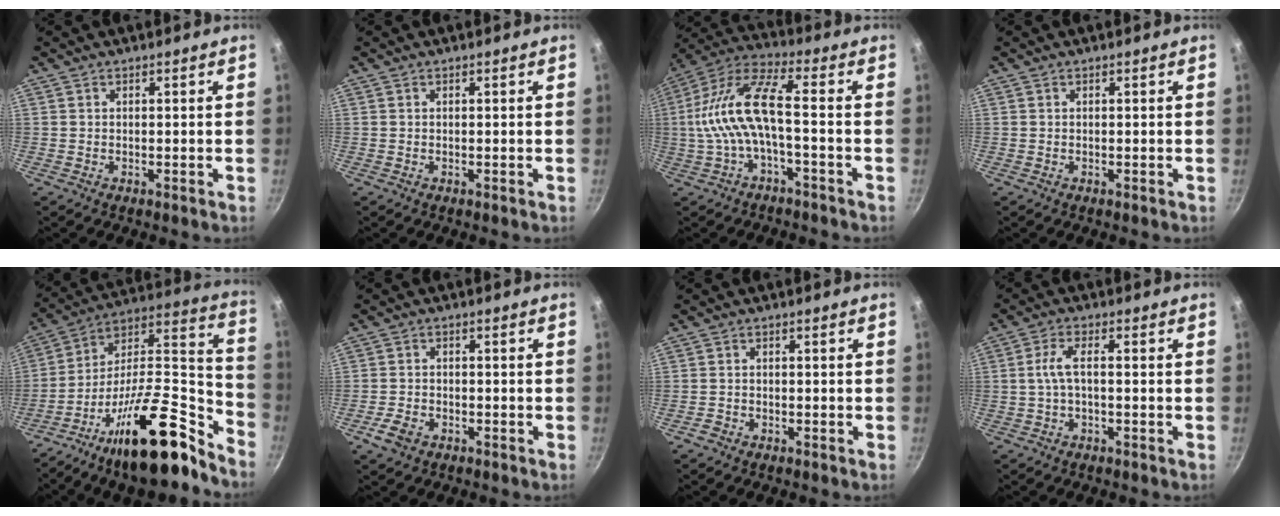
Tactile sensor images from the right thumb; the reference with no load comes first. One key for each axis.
{"total": 0.0}
{"total": 12.9, "fx": -2.0, "fy": 4.1, "fz": 12.1, "tx": -0.258, "ty": 0.039, "tz": -0.048}
{"total": 0.0}
{"total": 25.4, "fx": -17.5, "fy": 7.4, "fz": 16.9, "tx": -0.195, "ty": 0.111, "tz": -0.306}
{"total": 4.1, "fx": -2.3, "fy": 2.5, "fz": 2.2, "tx": -0.045, "ty": 0.018, "tz": -0.044}
{"total": 1.4, "fx": -1.1, "fy": 0.8, "fz": 0.3, "tx": -0.014, "ty": 0.015, "tz": -0.022}
{"total": 4.1, "fx": -0.7, "fy": 1.4, "fz": 3.8, "tx": -0.089, "ty": 0.018, "tz": -0.018}